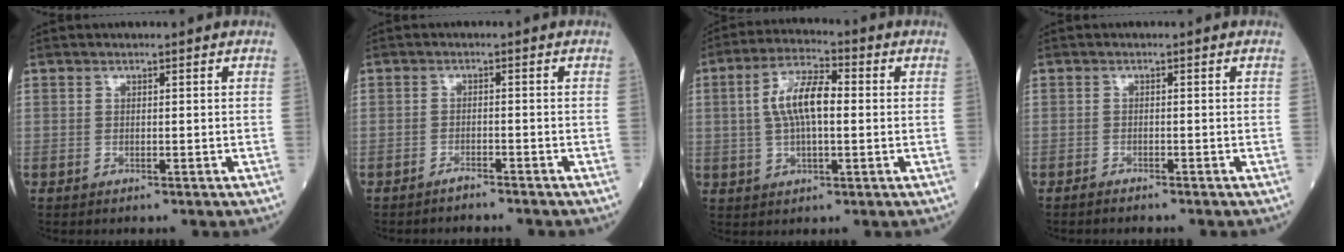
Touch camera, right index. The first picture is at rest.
{"total": 2.0, "force": [-2.0, -0.1, 0.3], "torque": [-0.003, -0.001, -0.027]}
{"total": 8.6, "force": [0.8, 2.9, 8.1], "torque": [-0.161, 0.017, 0.011]}
{"total": 1.3, "force": [-1.3, 0.0, 0.4], "torque": [-0.010, -0.001, -0.019]}